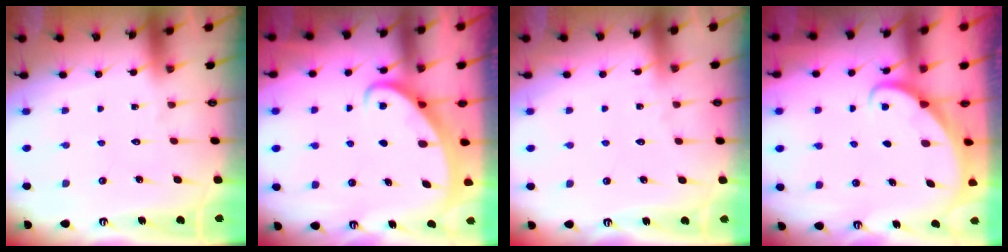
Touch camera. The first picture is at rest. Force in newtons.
{"total": 2.5, "press": 2.5, "slide": 0.3}
{"total": 2.5, "press": 2.5, "slide": 0.3}
{"total": 2.1, "press": 2.1, "slide": 0.2}